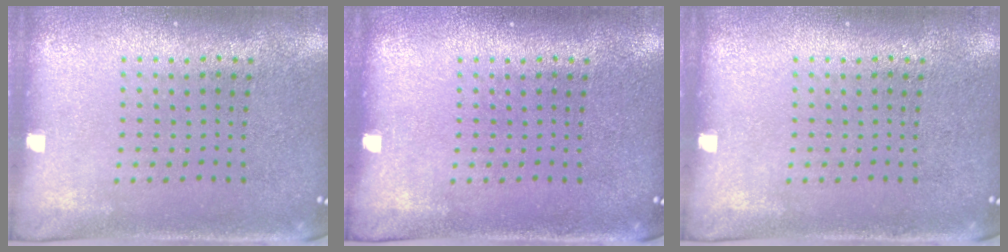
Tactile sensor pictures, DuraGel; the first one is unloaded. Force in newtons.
{"total": 0.0}
{"total": 0.0}